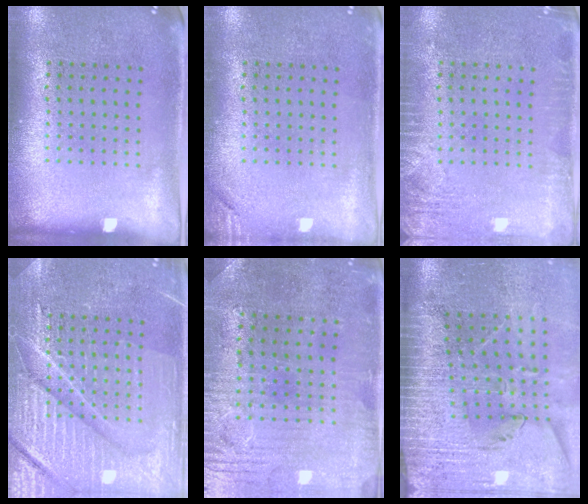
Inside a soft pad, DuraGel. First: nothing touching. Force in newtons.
{"total": 1.3, "press": 1.2, "slide": 0.3}
{"total": 2.5, "press": 2.5, "slide": 0.4}
{"total": 7.0, "press": 7.0, "slide": 0.9}
{"total": 1.3, "press": 1.2, "slide": 0.6}
{"total": 3.9, "press": 3.4, "slide": 1.9}